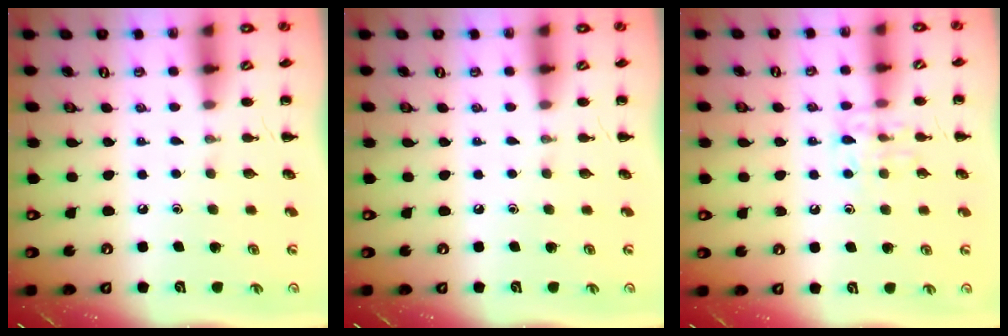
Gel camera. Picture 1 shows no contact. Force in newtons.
{"total": 0.0}
{"total": 8.5, "press": 8.4, "slide": 0.8}